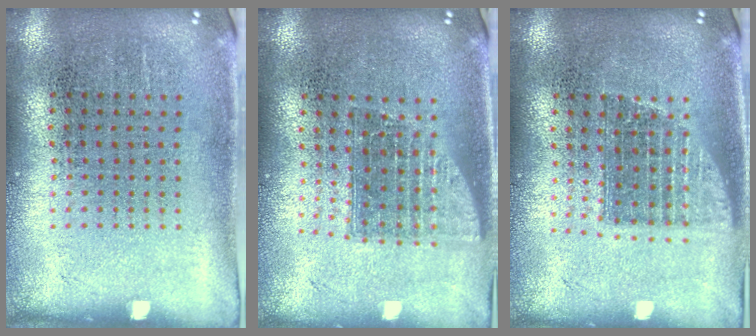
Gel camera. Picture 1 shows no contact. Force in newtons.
{"total": 1.5, "press": 1.2, "slide": 1.0}
{"total": 1.4, "press": 1.2, "slide": 0.7}